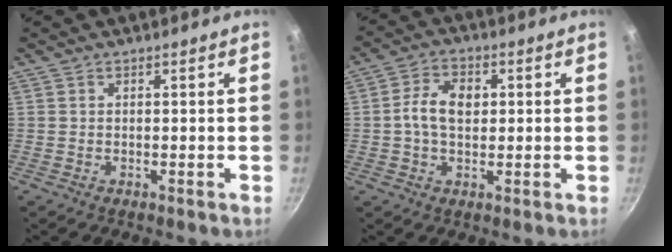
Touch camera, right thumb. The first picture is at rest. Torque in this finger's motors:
{"motor_torque": [1.06, 0.93, 0.71, -0.24, 0.06]}